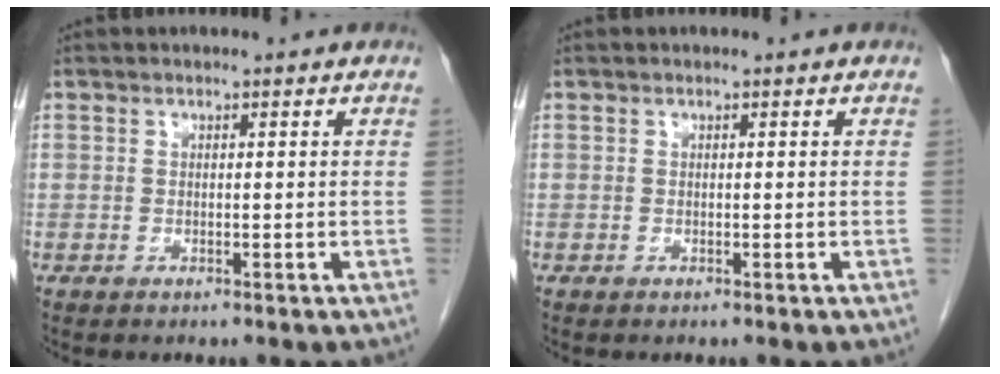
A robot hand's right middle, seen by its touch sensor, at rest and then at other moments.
{"total": 0.0}